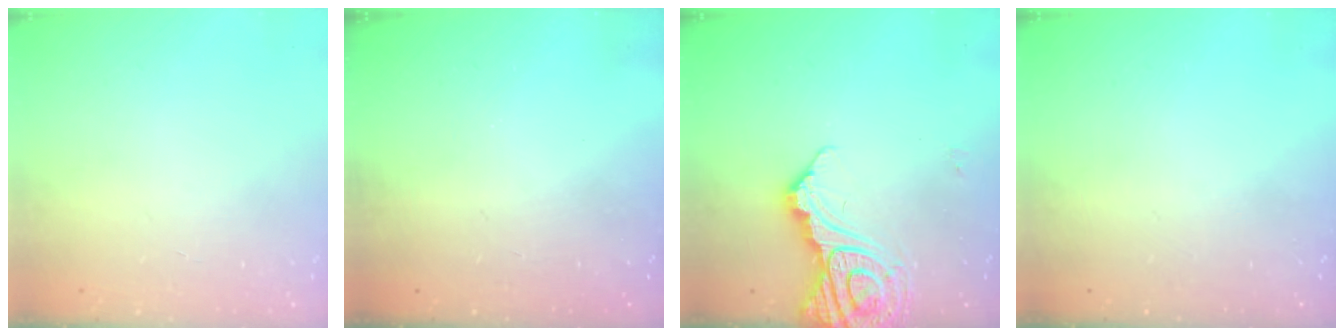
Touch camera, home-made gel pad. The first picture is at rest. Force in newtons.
{"total": 0.0}
{"total": 13.8, "press": 13.7, "slide": 1.6}
{"total": 0.0}